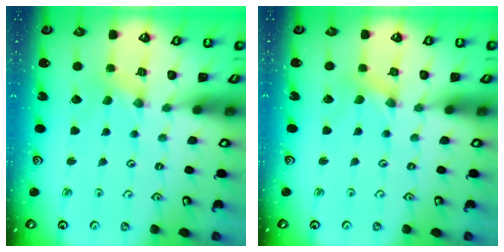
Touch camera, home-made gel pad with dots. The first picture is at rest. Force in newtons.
{"total": 0.0}